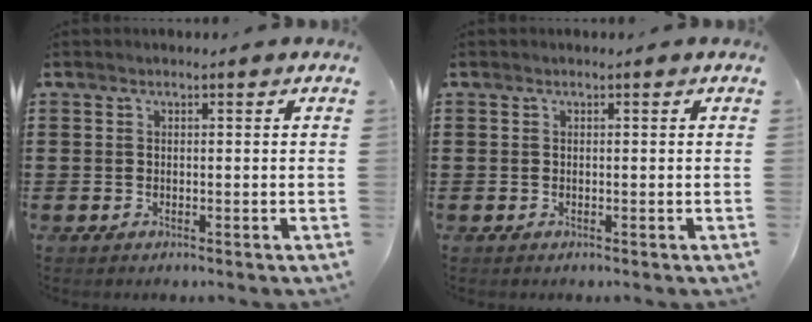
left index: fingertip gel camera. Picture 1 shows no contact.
{"total": 0.0}